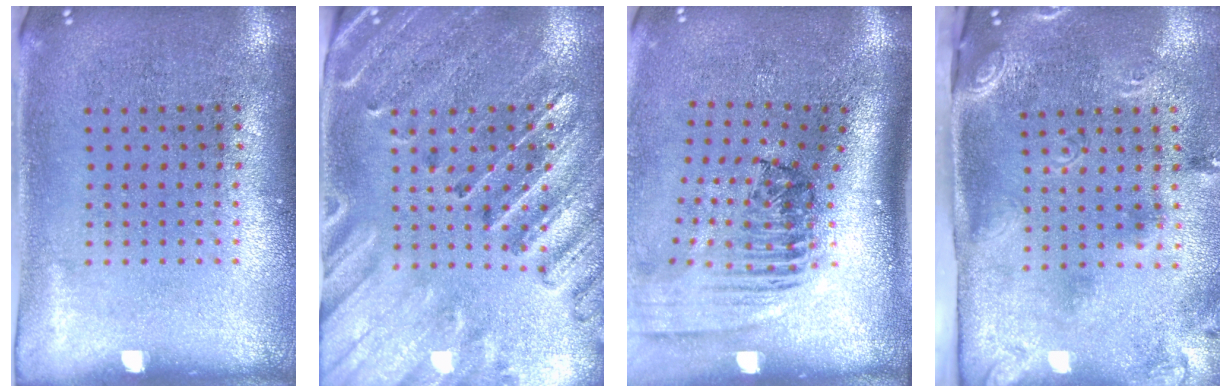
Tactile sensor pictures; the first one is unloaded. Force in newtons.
{"total": 2.9, "press": 2.7, "slide": 1.0}
{"total": 2.6, "press": 1.8, "slide": 1.9}
{"total": 2.9, "press": 1.8, "slide": 2.3}